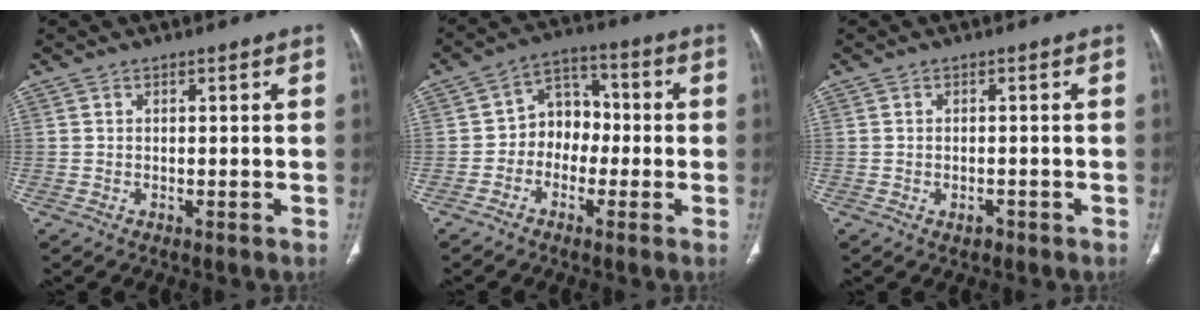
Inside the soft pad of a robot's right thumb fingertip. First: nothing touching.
{"total": 7.7, "force": [-1.5, 6.2, 4.2], "torque": [-0.026, 0.036, -0.044]}
{"total": 1.5, "force": [-0.8, 1.0, 0.9], "torque": [-0.012, 0.007, -0.008]}